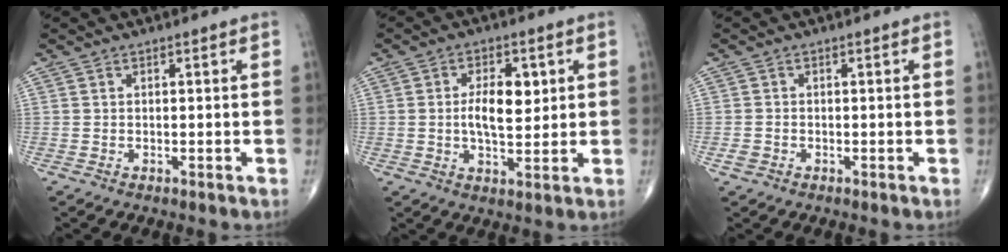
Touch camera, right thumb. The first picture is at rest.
{"total": 7.9, "force": [1.2, 4.1, 6.7], "torque": [-0.093, -0.008, 0.021]}
{"total": 1.5, "force": [-0.8, 1.1, 0.6], "torque": [-0.012, 0.005, -0.015]}